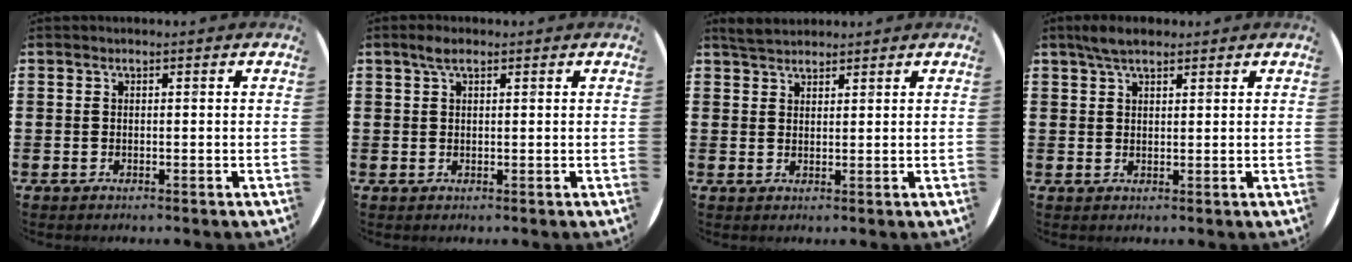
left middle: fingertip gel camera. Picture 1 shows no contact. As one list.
[{"total": 2.1, "force": [1.2, 0.8, 1.4], "torque": [-0.022, 0.003, 0.019]}, {"total": 3.0, "force": [2.8, 0.8, 0.7], "torque": [-0.019, 0.000, 0.054]}, {"total": 3.5, "force": [2.7, 1.2, 1.8], "torque": [-0.032, 0.005, 0.048]}]